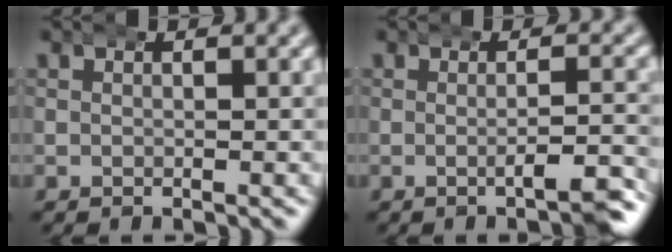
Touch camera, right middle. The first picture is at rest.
{"total": 2.7, "force": [-1.5, -0.2, 2.2], "torque": [-0.030, 0.005, -0.031]}